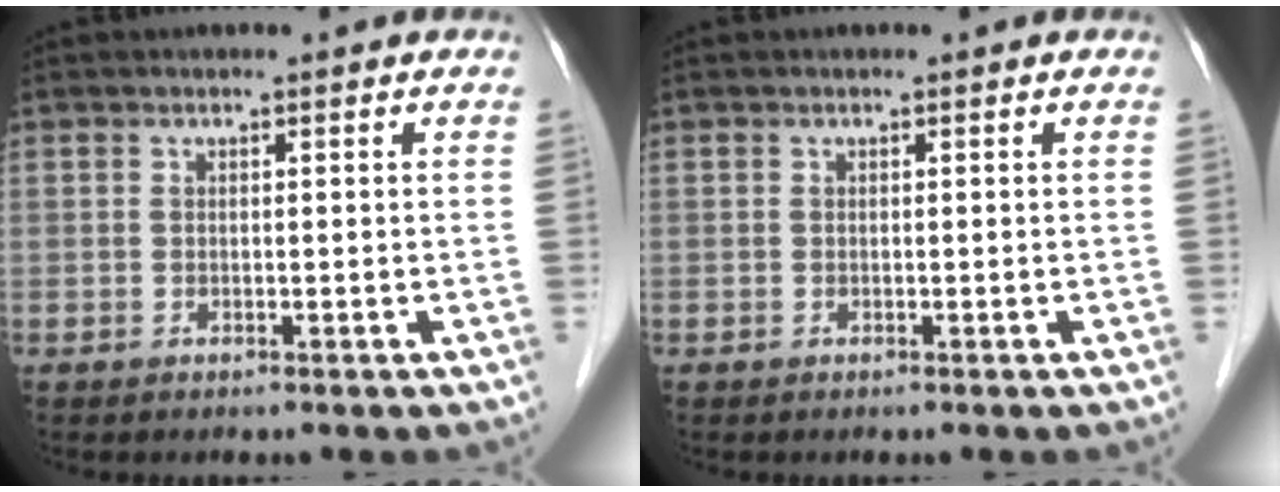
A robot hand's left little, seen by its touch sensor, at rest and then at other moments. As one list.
[{"total": 0.0}]